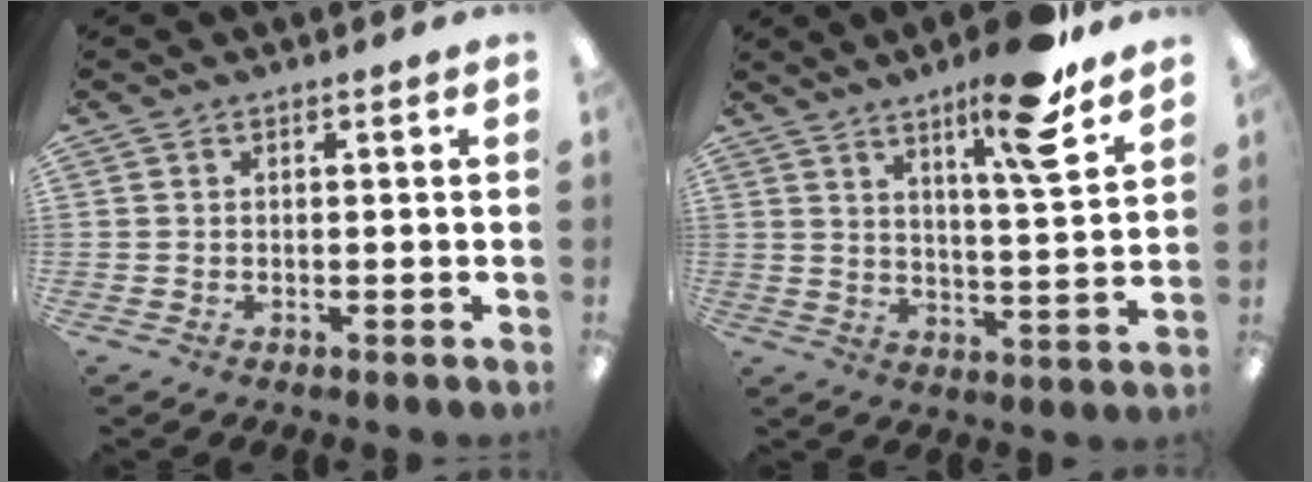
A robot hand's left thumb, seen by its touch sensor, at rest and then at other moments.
{"total": 14.1, "force": [9.9, 1.6, 9.9], "torque": [-0.154, -0.057, 0.151]}